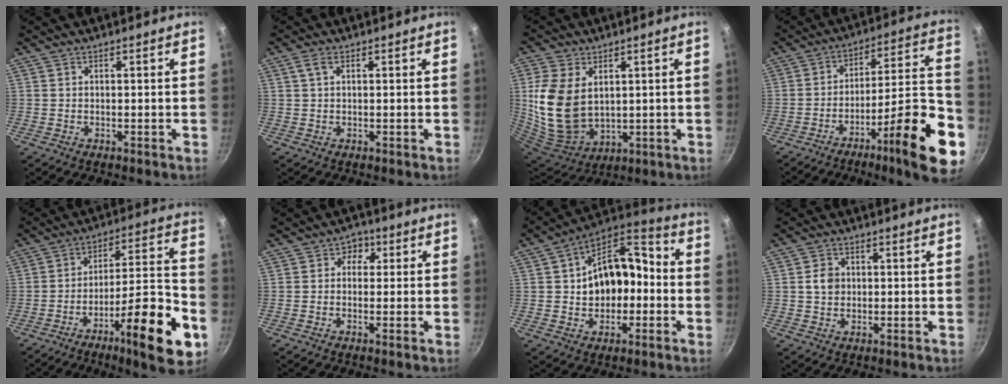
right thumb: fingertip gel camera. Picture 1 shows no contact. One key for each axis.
{"total": 1.9, "fx": 0.7, "fy": 0.9, "fz": 1.5, "tx": -0.031, "ty": 0.004, "tz": 0.015}
{"total": 15.6, "fx": 2.9, "fy": 10.7, "fz": 10.9, "tx": -0.212, "ty": -0.027, "tz": 0.076}
{"total": 22.3, "fx": -10.3, "fy": 4.7, "fz": 19.2, "tx": -0.245, "ty": 0.056, "tz": -0.160}
{"total": 20.4, "fx": -9.3, "fy": 4.8, "fz": 17.5, "tx": -0.231, "ty": 0.053, "tz": -0.145}
{"total": 3.0, "fx": 0.3, "fy": 2.7, "fz": 1.3, "tx": 0.001, "ty": 0.006, "tz": -0.009}
{"total": 17.4, "fx": -0.6, "fy": 12.1, "fz": 12.5, "tx": -0.161, "ty": 0.052, "tz": -0.015}
{"total": 3.7, "fx": 0.3, "fy": 3.2, "fz": 2.0, "tx": -0.019, "ty": 0.006, "tz": 0.001}